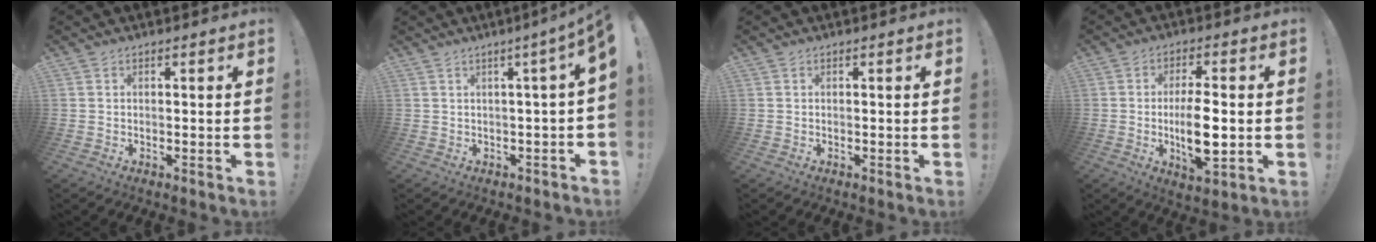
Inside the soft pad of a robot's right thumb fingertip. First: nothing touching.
{"total": 4.3, "force": [0.9, -0.6, 4.2], "torque": [-0.064, -0.012, 0.012]}
{"total": 0.0}
{"total": 11.4, "force": [-1.2, 3.7, 10.8], "torque": [-0.194, -0.010, -0.026]}